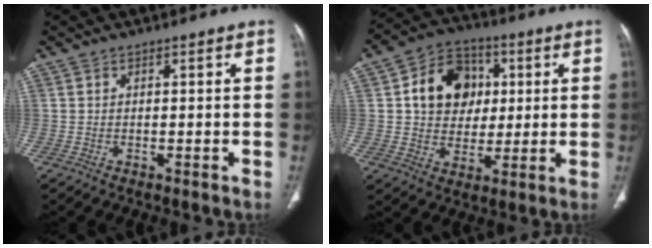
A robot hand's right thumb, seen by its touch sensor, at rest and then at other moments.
{"total": 13.3, "force": [2.8, 10.8, 7.3], "torque": [-0.081, 0.006, 0.044]}